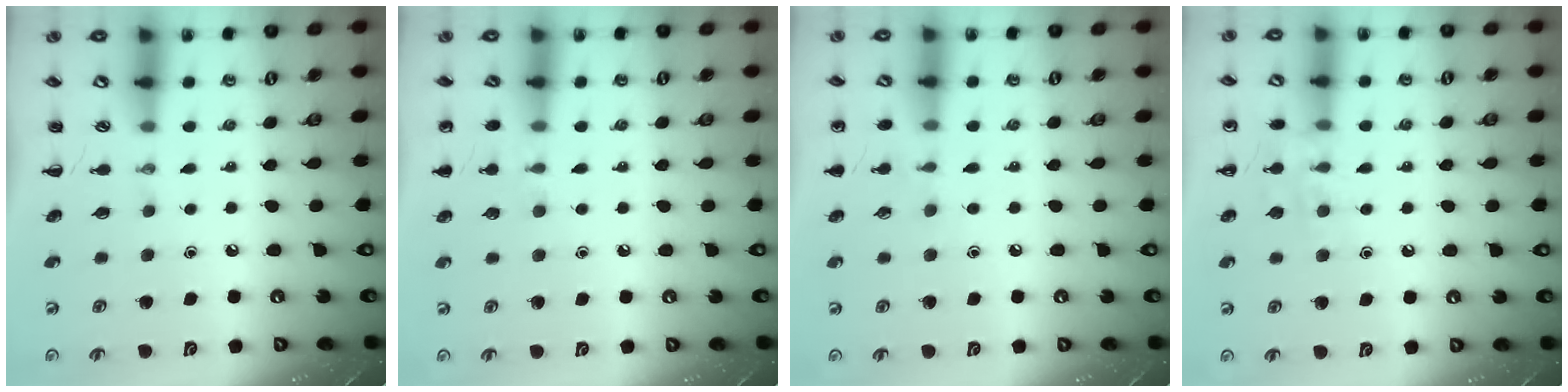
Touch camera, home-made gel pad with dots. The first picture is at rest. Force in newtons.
{"total": 5.2, "press": 4.9, "slide": 1.7}
{"total": 5.8, "press": 5.5, "slide": 1.7}
{"total": 8.7, "press": 8.6, "slide": 1.4}